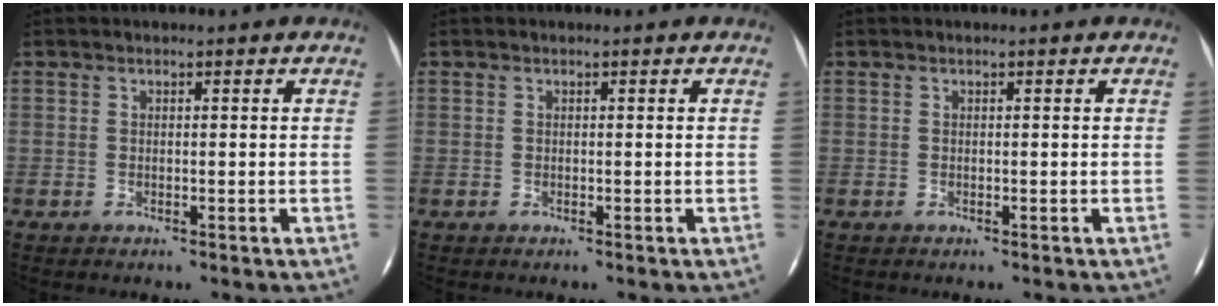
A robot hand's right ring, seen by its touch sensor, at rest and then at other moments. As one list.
[{"total": 0.0}, {"total": 0.0}]